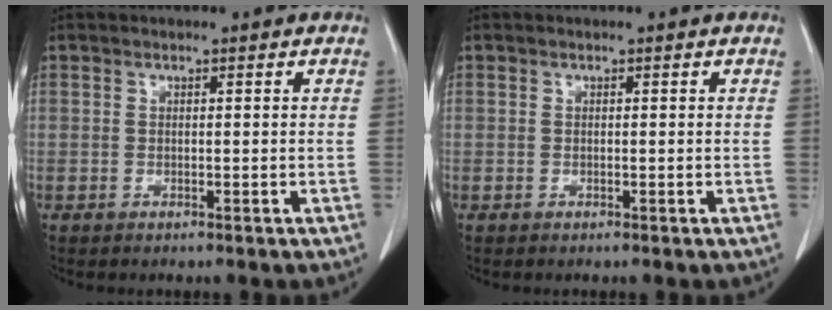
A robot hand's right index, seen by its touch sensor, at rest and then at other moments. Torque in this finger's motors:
{"motor_torque": [0.00, 0.00, 0.00, 0.00]}